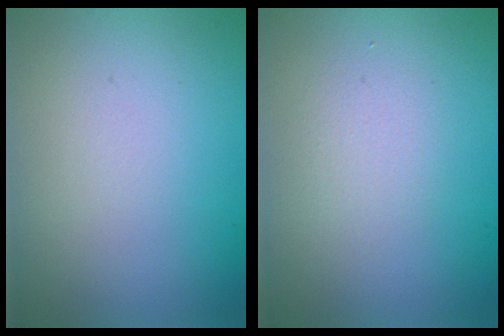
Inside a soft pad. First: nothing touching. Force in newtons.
{"total": 1.3, "press": 1.3, "slide": 0.1}